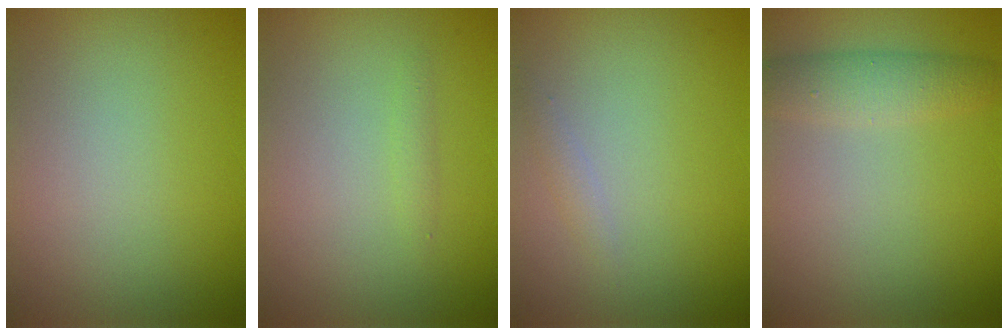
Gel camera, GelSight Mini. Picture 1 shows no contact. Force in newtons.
{"total": 0.7, "press": 0.7, "slide": 0.0}
{"total": 0.8, "press": 0.8, "slide": 0.0}
{"total": 2.8, "press": 2.8, "slide": 0.0}